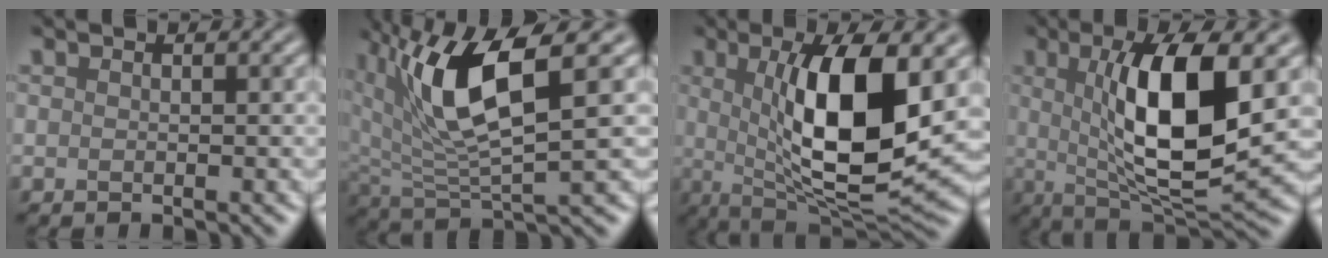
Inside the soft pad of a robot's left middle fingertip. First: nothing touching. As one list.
[{"total": 9.0, "force": [3.3, 3.1, 7.7], "torque": [-0.160, -0.001, 0.059]}, {"total": 11.7, "force": [1.5, 3.7, 11.0], "torque": [-0.174, -0.008, 0.031]}, {"total": 10.5, "force": [1.5, 3.1, 9.9], "torque": [-0.156, -0.006, 0.030]}]